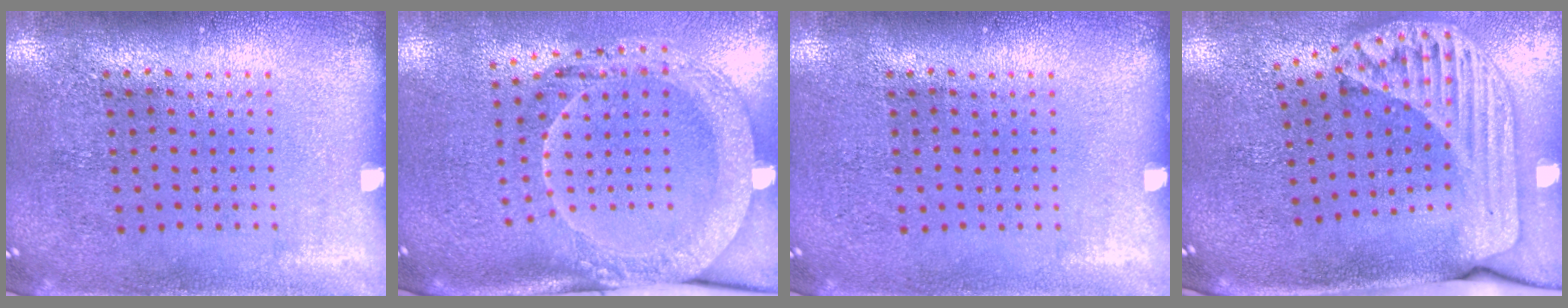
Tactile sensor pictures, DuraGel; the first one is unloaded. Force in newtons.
{"total": 2.1, "press": 2.0, "slide": 0.5}
{"total": 0.0}
{"total": 2.4, "press": 1.8, "slide": 1.7}